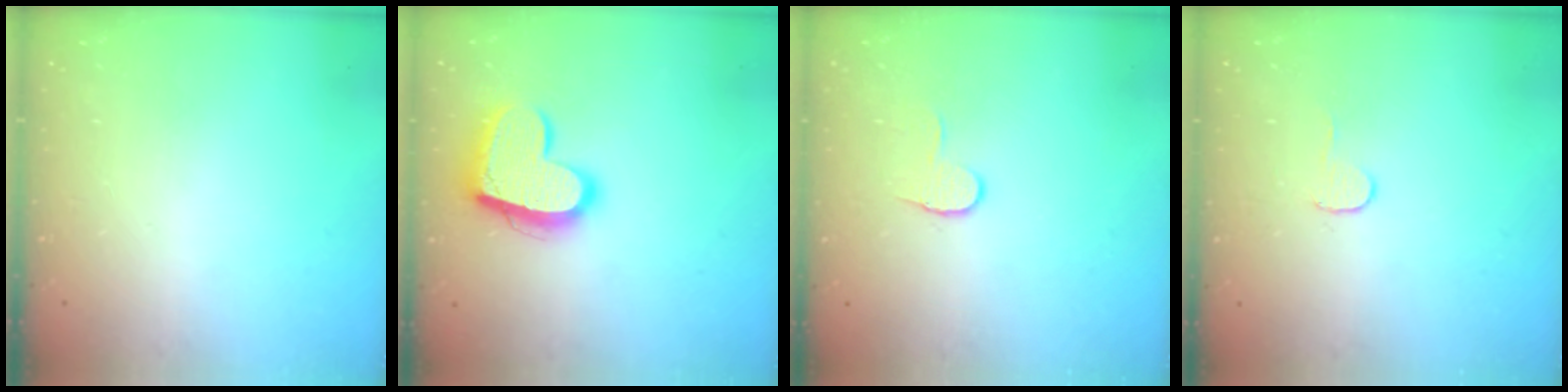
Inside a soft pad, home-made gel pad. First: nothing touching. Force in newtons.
{"total": 15.9, "press": 15.9, "slide": 0.9}
{"total": 6.3, "press": 6.3, "slide": 0.4}
{"total": 3.7, "press": 3.6, "slide": 0.3}